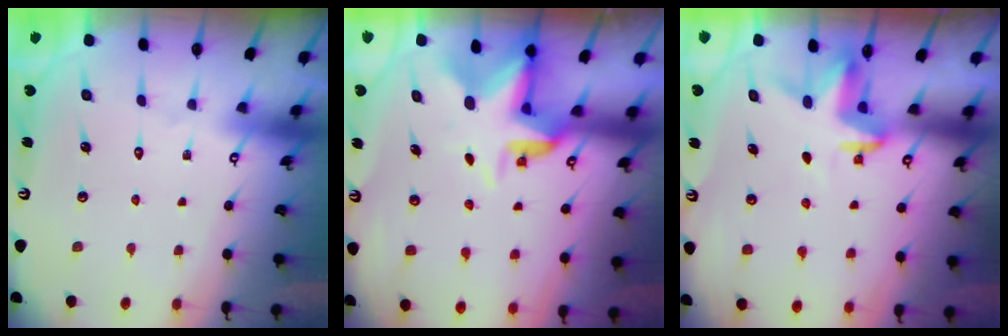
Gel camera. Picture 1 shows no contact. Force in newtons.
{"total": 4.4, "press": 4.4, "slide": 0.5}
{"total": 3.3, "press": 3.3, "slide": 0.2}